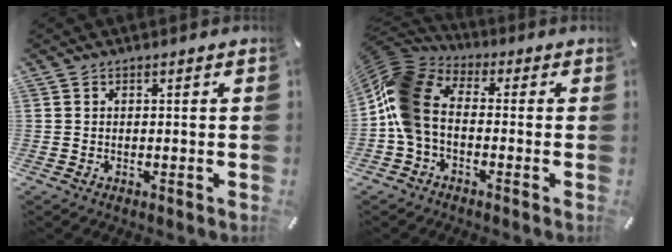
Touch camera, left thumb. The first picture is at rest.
{"total": 13.1, "force": [-2.3, 9.2, 9.0], "torque": [-0.200, 0.018, -0.046]}